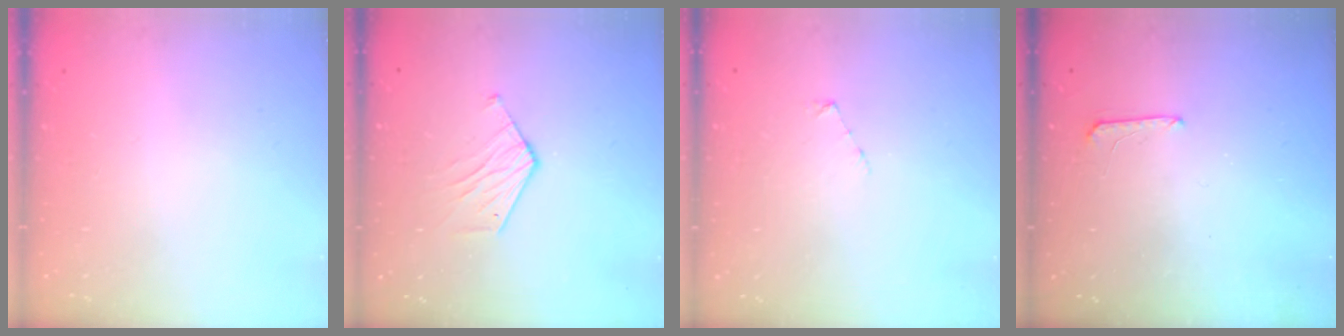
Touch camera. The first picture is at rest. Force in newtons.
{"total": 6.3, "press": 6.3, "slide": 0.5}
{"total": 2.5, "press": 2.5, "slide": 0.2}
{"total": 5.1, "press": 5.1, "slide": 0.4}